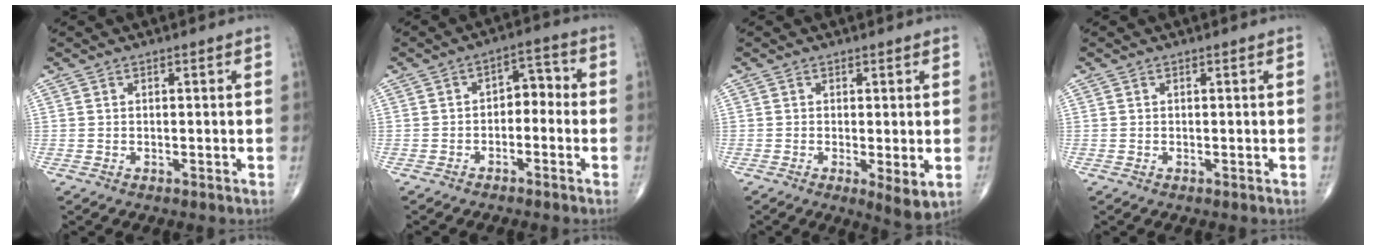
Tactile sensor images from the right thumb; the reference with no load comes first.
{"total": 5.1, "force": [-1.3, 3.3, 3.7], "torque": [-0.032, 0.038, -0.032]}
{"total": 4.6, "force": [-0.7, 1.3, 4.3], "torque": [-0.071, -0.017, -0.013]}
{"total": 0.0}